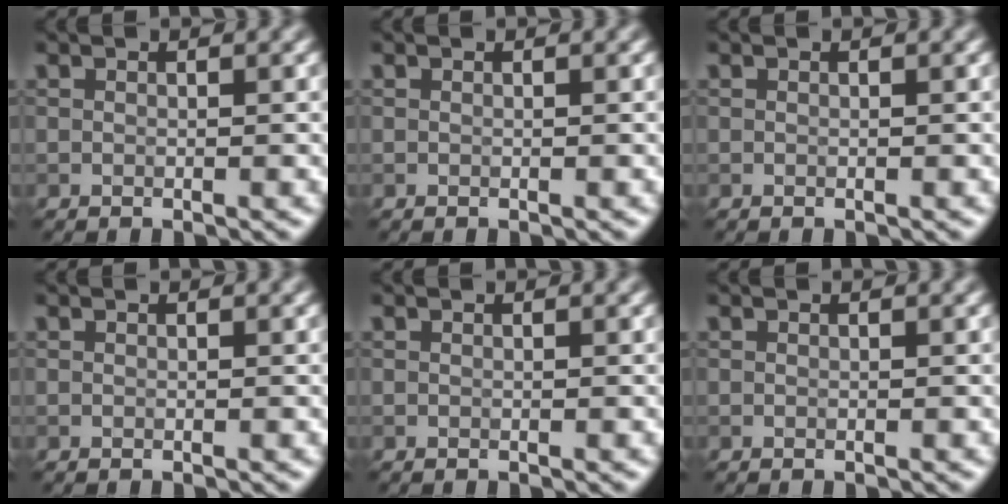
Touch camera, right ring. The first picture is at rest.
{"total": 0.0}
{"total": 0.0}
{"total": 0.0}
{"total": 0.0}
{"total": 0.0}